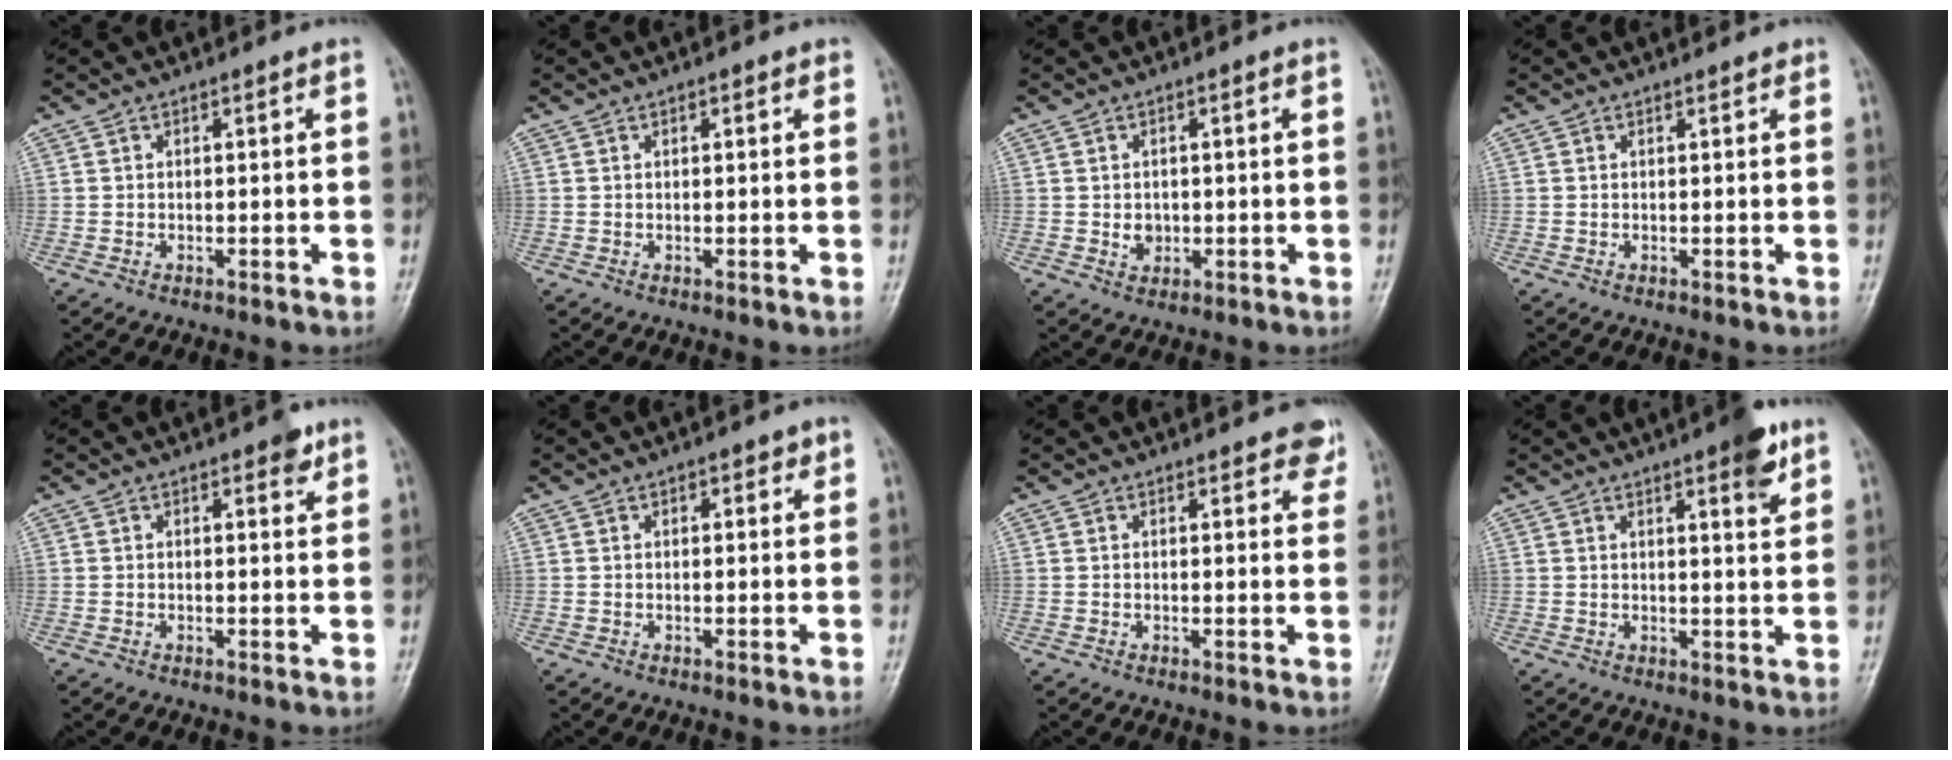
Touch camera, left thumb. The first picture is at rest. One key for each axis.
{"total": 1.4, "fx": 0.8, "fy": 0.7, "fz": 1.0, "tx": -0.008, "ty": 0.000, "tz": 0.007}
{"total": 2.5, "fx": -0.2, "fy": 2.1, "fz": 1.3, "tx": -0.010, "ty": 0.001, "tz": 0.002}
{"total": 0.7, "fx": 0.5, "fy": 0.3, "fz": 0.3, "tx": -0.006, "ty": -0.003, "tz": 0.005}
{"total": 2.5, "fx": 1.6, "fy": 1.1, "fz": 1.6, "tx": -0.011, "ty": -0.007, "tz": 0.018}
{"total": 2.7, "fx": 1.4, "fy": 1.3, "fz": 1.9, "tx": -0.013, "ty": -0.002, "tz": 0.016}
{"total": 4.4, "fx": 3.5, "fy": 1.8, "fz": 2.1, "tx": 0.003, "ty": -0.013, "tz": 0.034}
{"total": 6.3, "fx": 3.7, "fy": 1.4, "fz": 4.8, "tx": -0.056, "ty": -0.018, "tz": 0.046}